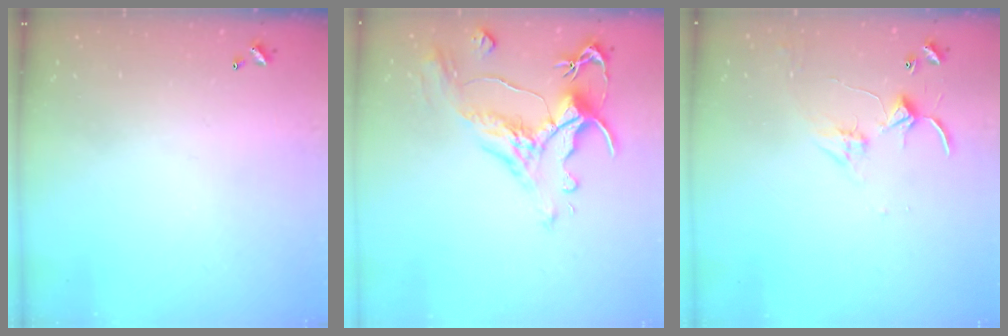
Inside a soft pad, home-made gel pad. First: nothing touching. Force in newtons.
{"total": 1.6, "press": 0.0, "slide": 1.6}
{"total": 2.8, "press": 2.8, "slide": 0.4}